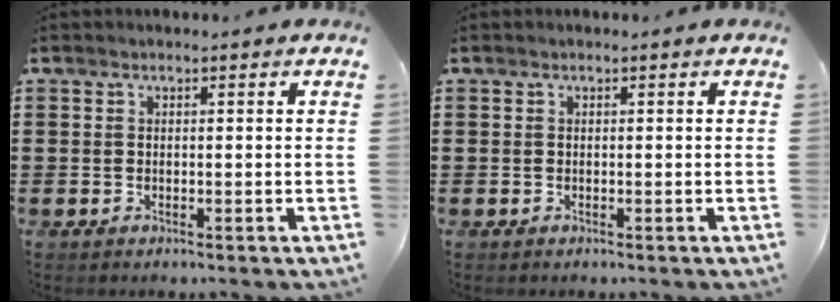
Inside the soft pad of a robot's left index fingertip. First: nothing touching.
{"total": 0.0}